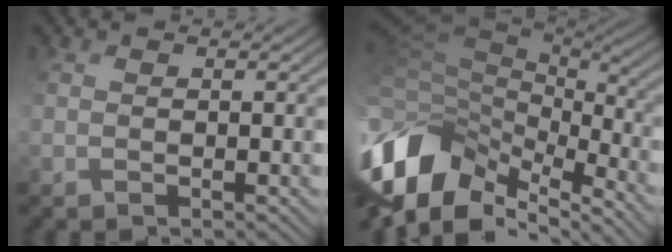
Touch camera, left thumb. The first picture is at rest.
{"total": 13.4, "force": [-4.5, 8.3, 9.5], "torque": [-0.249, -0.018, -0.068]}